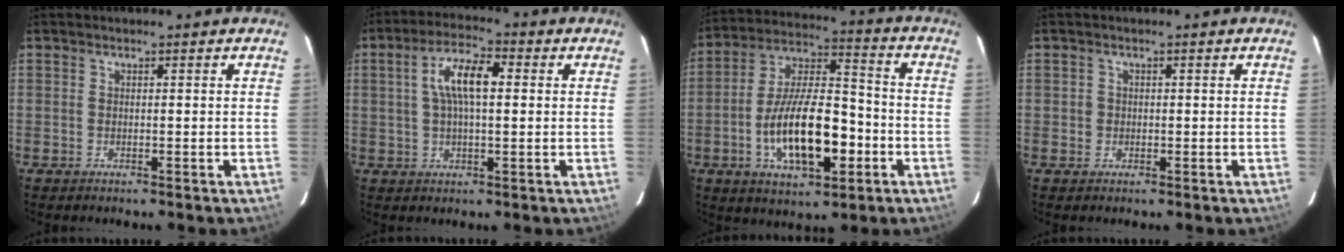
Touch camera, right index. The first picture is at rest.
{"total": 8.3, "force": [1.5, 2.9, 7.6], "torque": [-0.143, 0.018, 0.026]}
{"total": 17.6, "force": [-5.4, 7.2, 15.1], "torque": [-0.287, 0.005, -0.087]}
{"total": 1.3, "force": [-0.2, 1.3, 0.1], "torque": [0.000, 0.001, -0.002]}